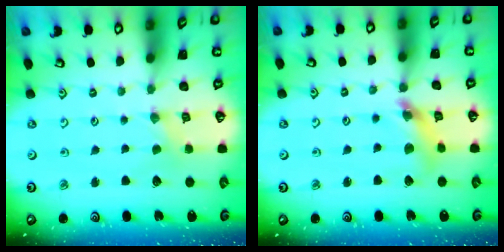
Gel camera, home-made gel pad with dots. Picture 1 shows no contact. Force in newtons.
{"total": 11.3, "press": 11.2, "slide": 1.6}